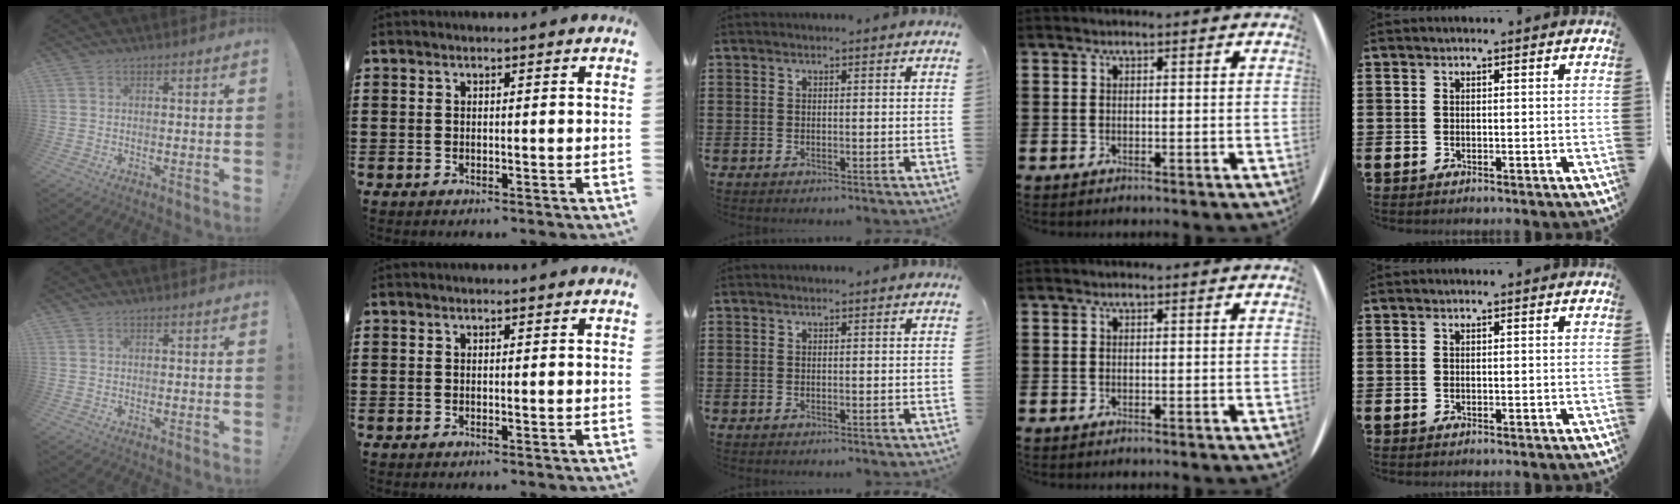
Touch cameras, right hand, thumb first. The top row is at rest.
{}